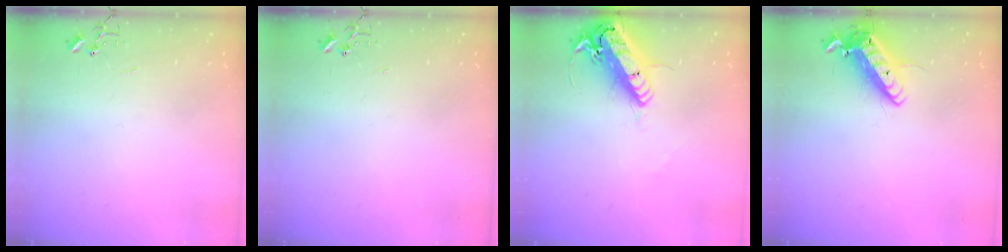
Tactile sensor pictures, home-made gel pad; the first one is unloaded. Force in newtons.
{"total": 0.0}
{"total": 20.0, "press": 19.6, "slide": 4.1}
{"total": 14.7, "press": 14.4, "slide": 2.9}